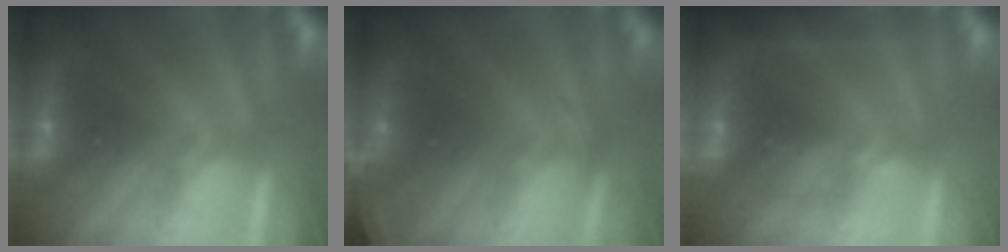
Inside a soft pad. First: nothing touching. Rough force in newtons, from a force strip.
{"total": 2.7}
{"total": 2.3}